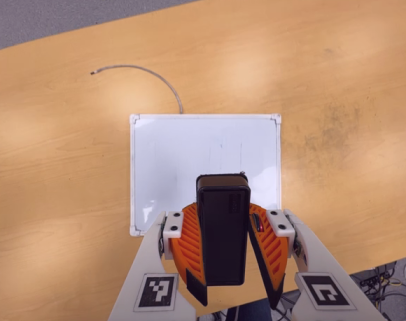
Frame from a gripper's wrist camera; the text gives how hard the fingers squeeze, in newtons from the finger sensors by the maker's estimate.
{"total": 8.2, "left": 8.2, "right": 8.3}